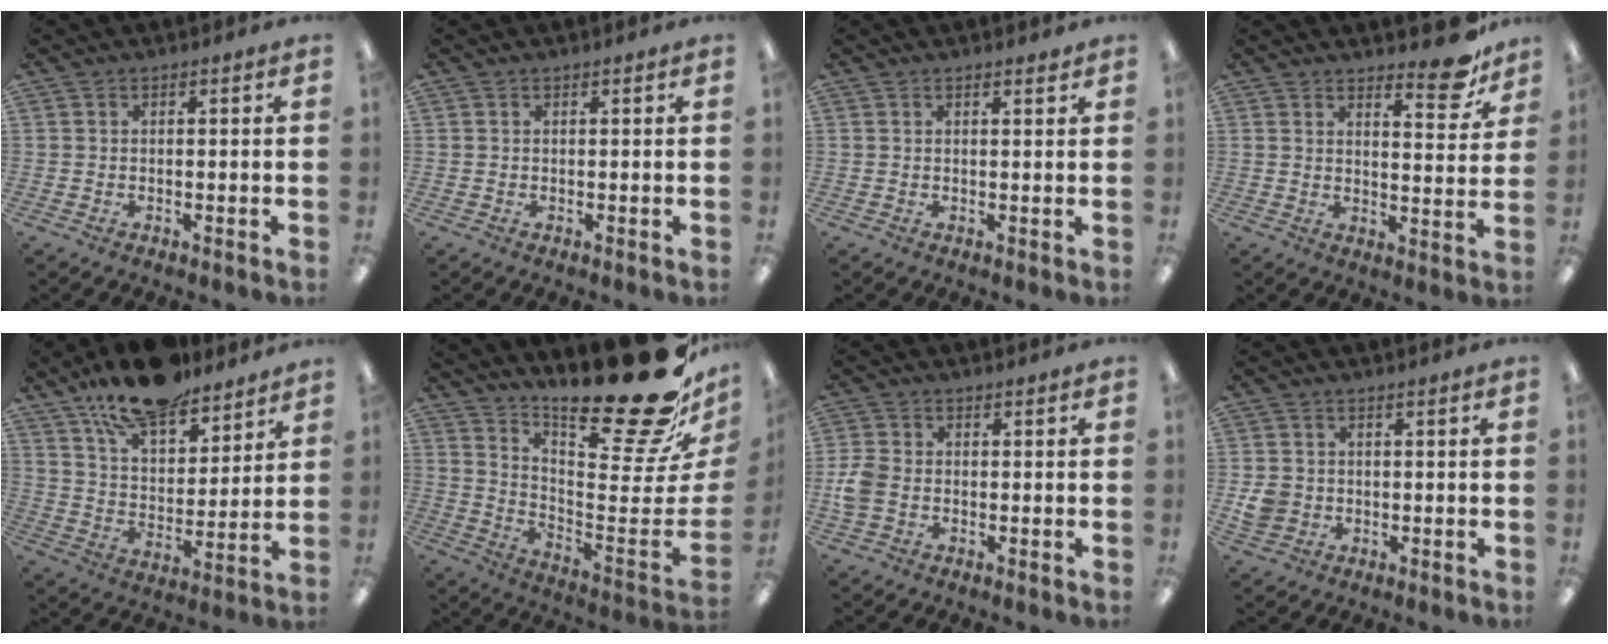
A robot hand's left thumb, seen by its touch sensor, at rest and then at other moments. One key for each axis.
{"total": 0.0}
{"total": 1.1, "fx": 1.0, "fy": 0.1, "fz": 0.4, "tx": 0.000, "ty": -0.004, "tz": 0.016}
{"total": 10.0, "fx": 7.7, "fy": 3.2, "fz": 5.5, "tx": -0.055, "ty": -0.055, "tz": 0.128}
{"total": 15.5, "fx": 13.0, "fy": 5.7, "fz": 6.4, "tx": -0.121, "ty": -0.075, "tz": 0.234}
{"total": 27.5, "fx": 19.2, "fy": 6.2, "fz": 18.7, "tx": -0.227, "ty": -0.159, "tz": 0.316}
{"total": 5.1, "fx": -0.7, "fy": 3.8, "fz": 3.3, "tx": -0.060, "ty": 0.004, "tz": -0.013}
{"total": 4.3, "fx": -0.3, "fy": 4.0, "fz": 1.3, "tx": -0.011, "ty": 0.004, "tz": -0.004}